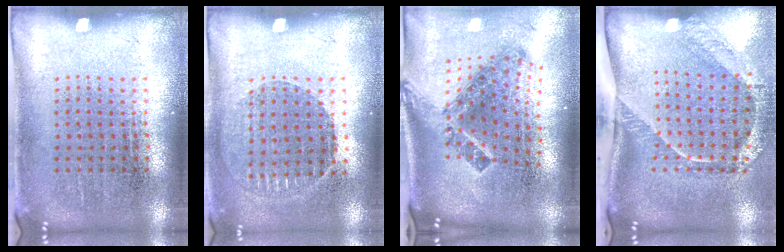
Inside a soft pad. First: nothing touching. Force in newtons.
{"total": 0.9, "press": 0.9, "slide": 0.2}
{"total": 2.0, "press": 1.4, "slide": 1.4}
{"total": 2.7, "press": 1.8, "slide": 1.9}